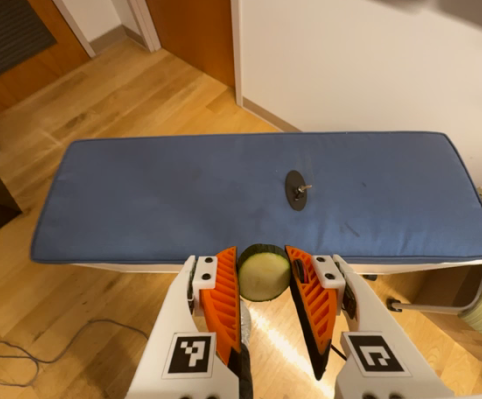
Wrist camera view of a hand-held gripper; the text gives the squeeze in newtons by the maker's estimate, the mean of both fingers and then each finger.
{"total": 7.8, "left": 7.6, "right": 8.1}